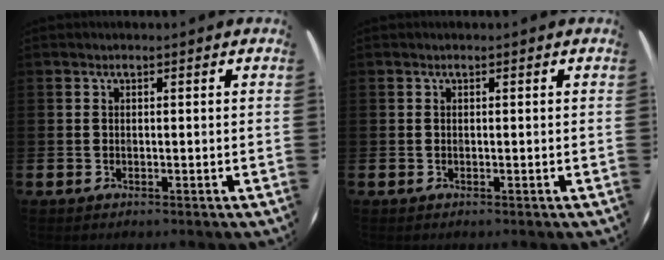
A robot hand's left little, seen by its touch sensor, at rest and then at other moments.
{"total": 0.0}